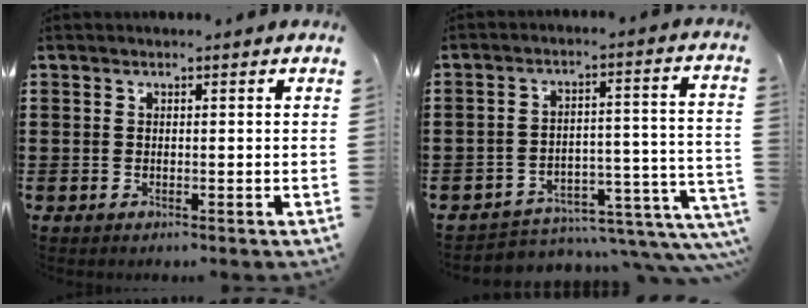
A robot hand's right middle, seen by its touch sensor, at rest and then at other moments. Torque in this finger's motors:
{"motor_torque": [1.19, -0.95, 0.15, 0.02]}